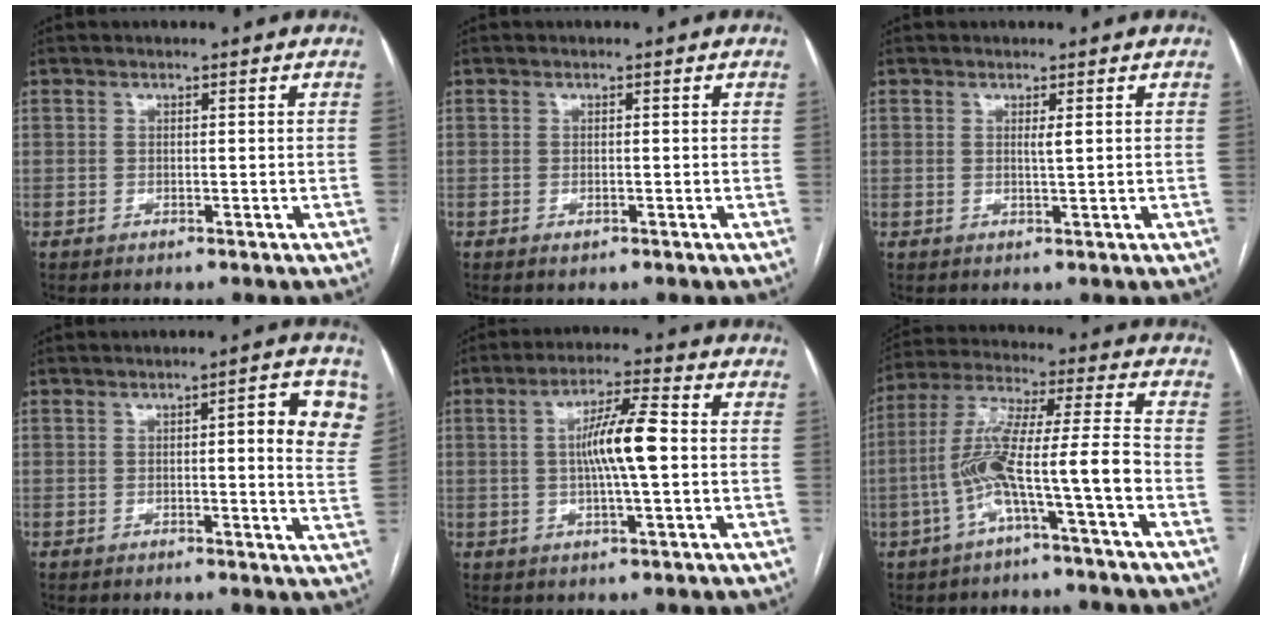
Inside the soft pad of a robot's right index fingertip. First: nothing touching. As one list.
[{"total": 0.6, "force": [-0.4, 0.2, 0.4], "torque": [-0.005, 0.000, -0.003]}, {"total": 0.9, "force": [0.4, -0.1, 0.8], "torque": [-0.016, -0.001, 0.006]}, {"total": 8.0, "force": [2.2, 1.6, 7.6], "torque": [-0.081, 0.005, 0.017]}, {"total": 8.4, "force": [0.3, 0.7, 8.3], "torque": [-0.151, 0.008, 0.000]}, {"total": 11.8, "force": [-4.2, -0.2, 11.0], "torque": [-0.218, 0.028, -0.079]}]